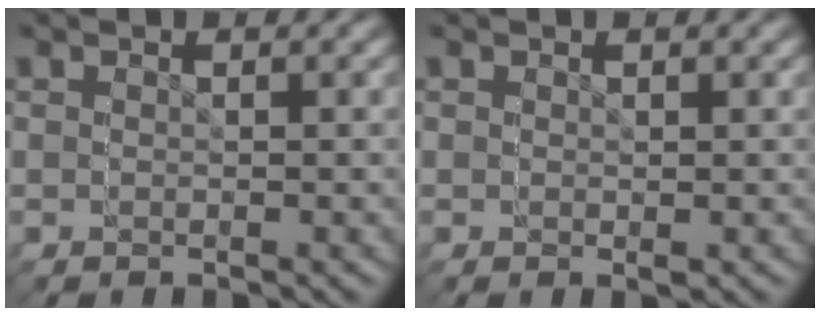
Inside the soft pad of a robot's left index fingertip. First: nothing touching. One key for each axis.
{"total": 0.9, "fx": 0.4, "fy": -0.4, "fz": -0.7, "tx": 0.013, "ty": 0.005, "tz": 0.004}